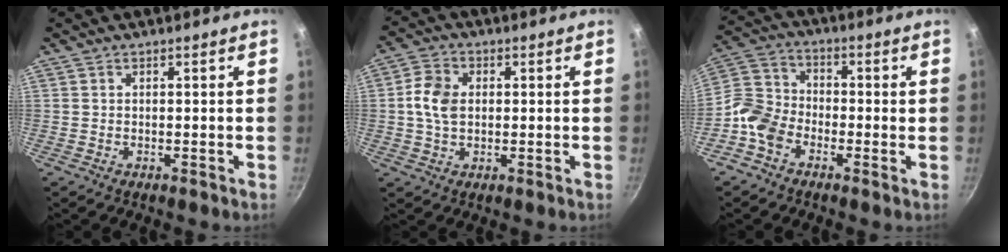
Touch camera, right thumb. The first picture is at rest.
{"total": 6.7, "force": [0.5, 4.8, 4.7], "torque": [-0.079, 0.011, 0.003]}
{"total": 8.4, "force": [-4.0, 6.0, 4.3], "torque": [-0.067, 0.043, -0.102]}